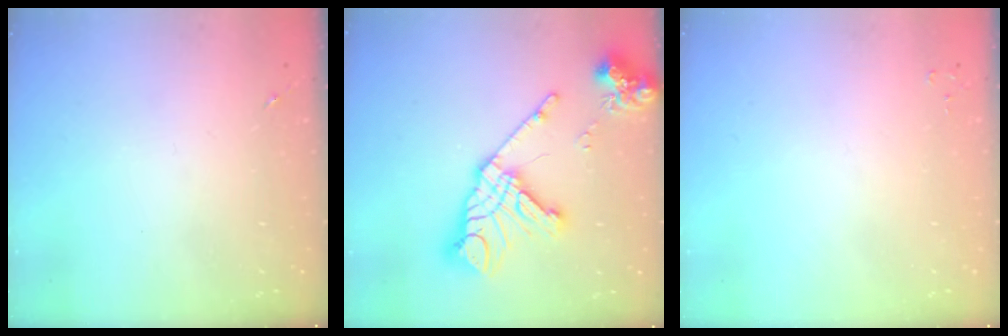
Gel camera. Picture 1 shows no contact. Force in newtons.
{"total": 21.3, "press": 21.1, "slide": 2.6}
{"total": 2.2, "press": 2.2, "slide": 0.2}